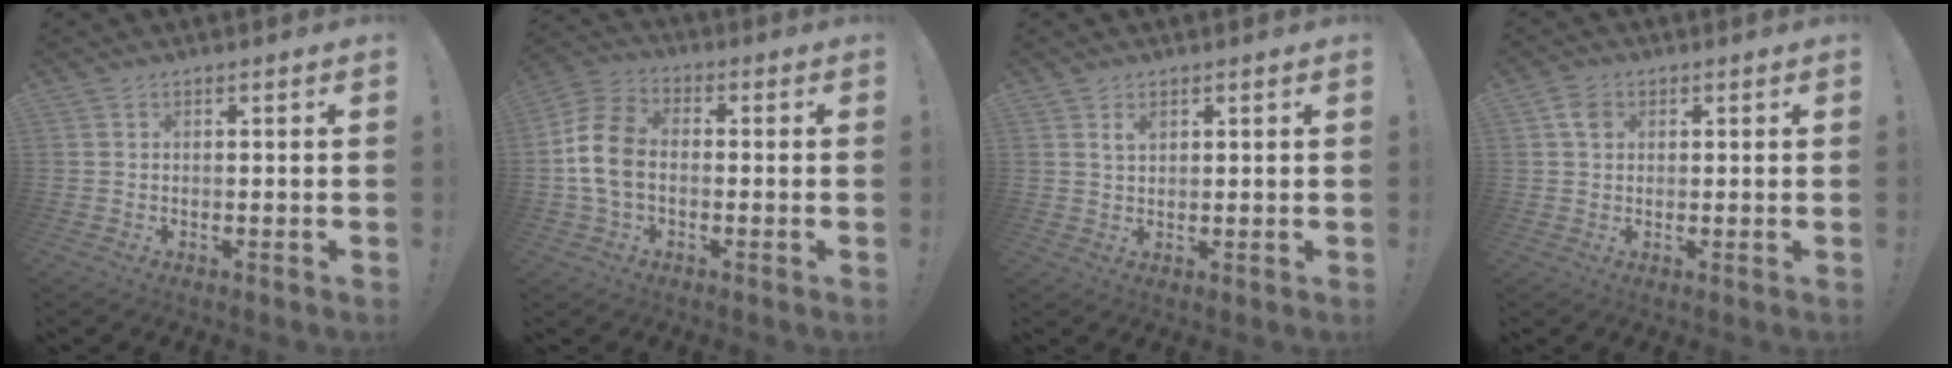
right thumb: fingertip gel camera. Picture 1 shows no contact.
{"total": 11.9, "force": [-1.2, 8.1, 8.6], "torque": [-0.171, 0.012, -0.019]}
{"total": 2.3, "force": [1.4, 1.3, 1.3], "torque": [-0.014, -0.005, 0.022]}
{"total": 3.7, "force": [1.3, 2.9, 2.0], "torque": [-0.031, 0.002, 0.025]}